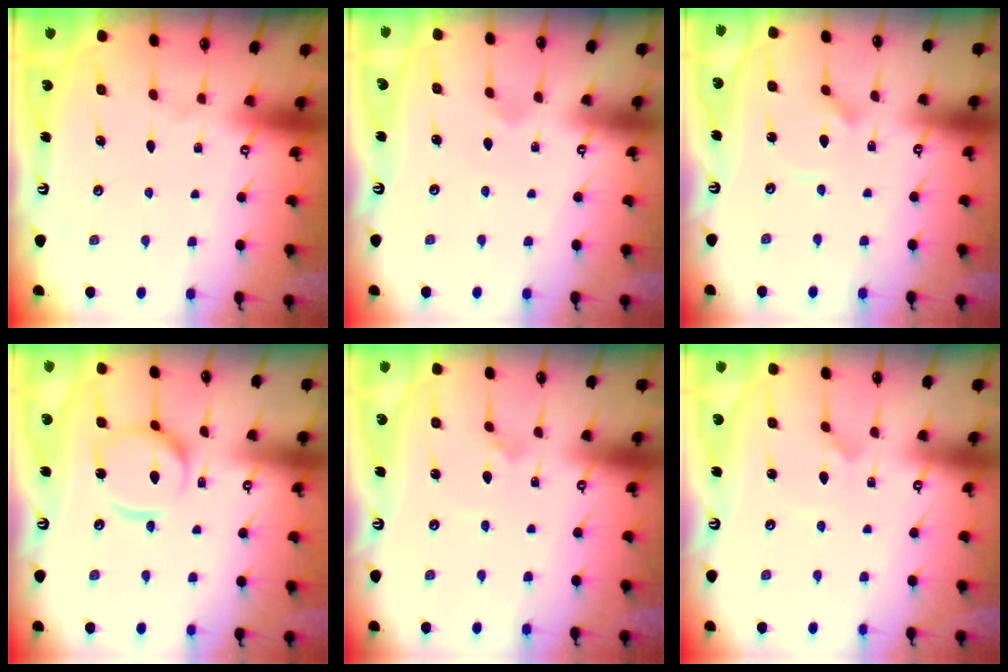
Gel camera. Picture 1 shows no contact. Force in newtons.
{"total": 2.1, "press": 2.1, "slide": 0.2}
{"total": 2.9, "press": 2.9, "slide": 0.2}
{"total": 10.7, "press": 10.6, "slide": 1.1}
{"total": 3.1, "press": 3.0, "slide": 0.5}
{"total": 2.9, "press": 2.8, "slide": 0.3}